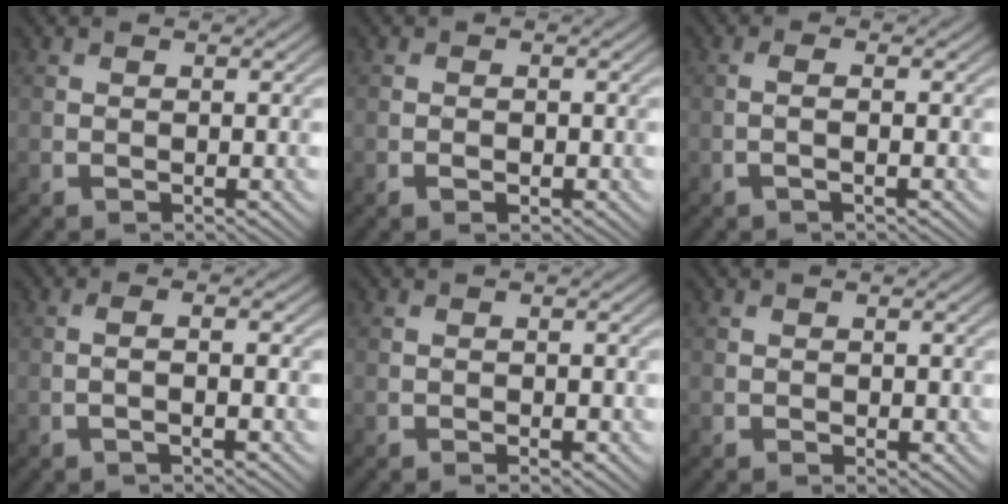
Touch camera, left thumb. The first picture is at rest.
{"total": 1.2, "force": [-0.5, 0.6, 0.9], "torque": [-0.018, 0.001, -0.012]}
{"total": 1.5, "force": [-0.3, 0.2, 1.5], "torque": [-0.030, 0.007, -0.015]}
{"total": 1.9, "force": [-0.4, 0.3, 1.9], "torque": [-0.034, 0.007, -0.016]}
{"total": 1.4, "force": [-0.6, 0.5, 1.2], "torque": [-0.017, 0.002, -0.010]}
{"total": 1.2, "force": [-0.3, 0.7, 0.9], "torque": [-0.013, -0.001, -0.003]}